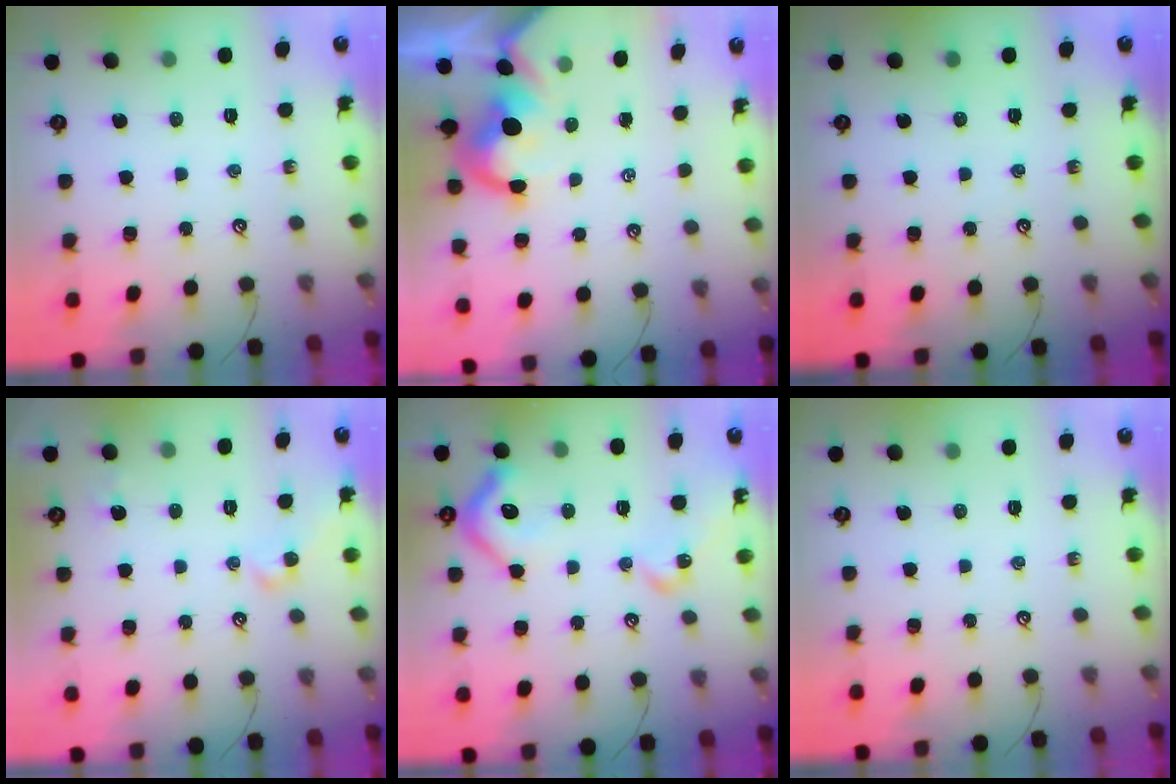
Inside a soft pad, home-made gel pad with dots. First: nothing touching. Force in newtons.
{"total": 4.5, "press": 4.4, "slide": 1.1}
{"total": 0.0}
{"total": 4.1, "press": 4.0, "slide": 0.8}
{"total": 12.2, "press": 12.1, "slide": 1.7}
{"total": 0.0}